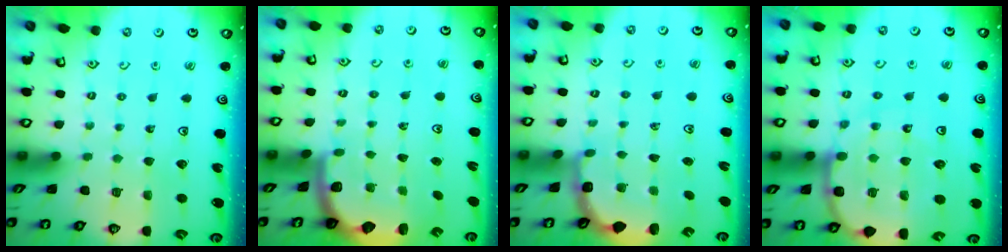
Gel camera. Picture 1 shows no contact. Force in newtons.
{"total": 1.9, "press": 1.8, "slide": 0.5}
{"total": 2.9, "press": 2.5, "slide": 1.4}
{"total": 13.7, "press": 13.4, "slide": 3.0}